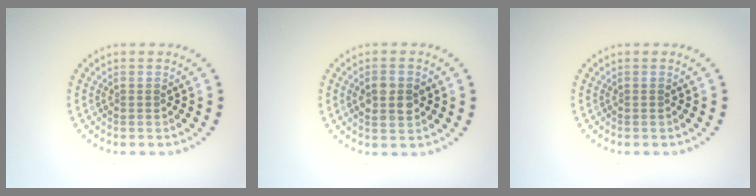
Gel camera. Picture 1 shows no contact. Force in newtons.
{"total": 2.7, "press": 2.7, "slide": 0.1}
{"total": 0.0}